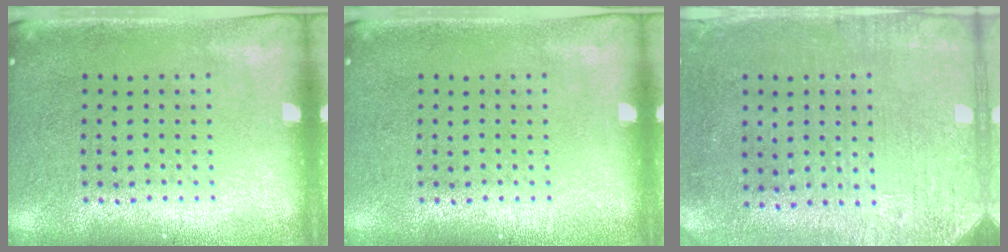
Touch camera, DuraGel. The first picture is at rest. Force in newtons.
{"total": 0.0}
{"total": 3.1, "press": 2.6, "slide": 1.7}